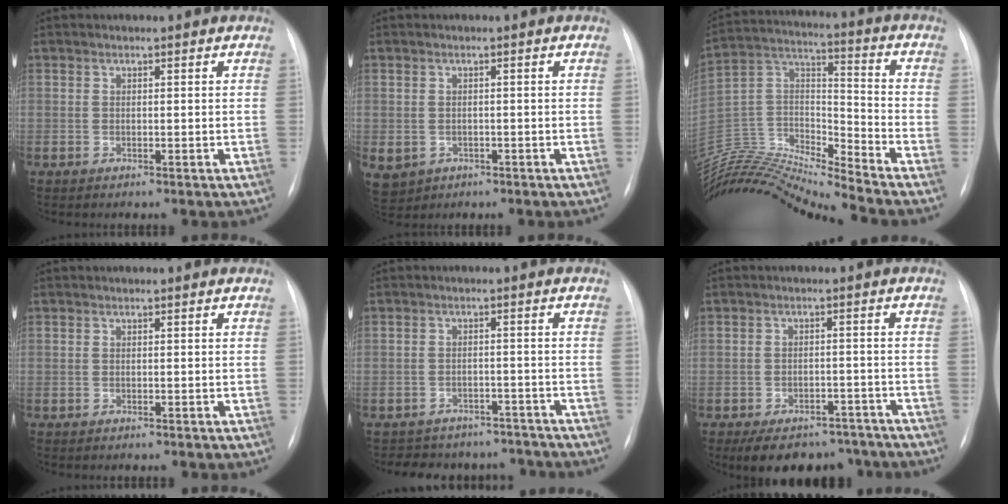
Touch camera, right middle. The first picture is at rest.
{"total": 6.6, "force": [-2.6, 5.7, 2.2], "torque": [-0.060, -0.001, -0.030]}
{"total": 19.5, "force": [-18.8, -1.5, 4.9], "torque": [-0.084, 0.032, -0.339]}
{"total": 0.0}
{"total": 11.2, "force": [-10.0, 4.9, 1.6], "torque": [-0.021, 0.022, -0.117]}
{"total": 11.7, "force": [-9.4, 5.8, 4.0], "torque": [-0.051, 0.010, -0.122]}